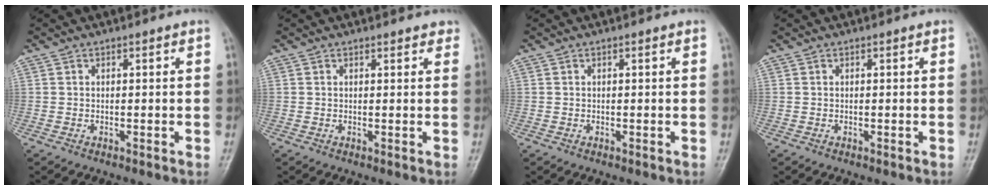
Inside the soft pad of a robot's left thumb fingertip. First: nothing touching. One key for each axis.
{"total": 1.5, "fx": 1.3, "fy": 0.6, "fz": 0.5, "tx": 0.006, "ty": -0.002, "tz": 0.011}
{"total": 0.0}
{"total": 0.0}